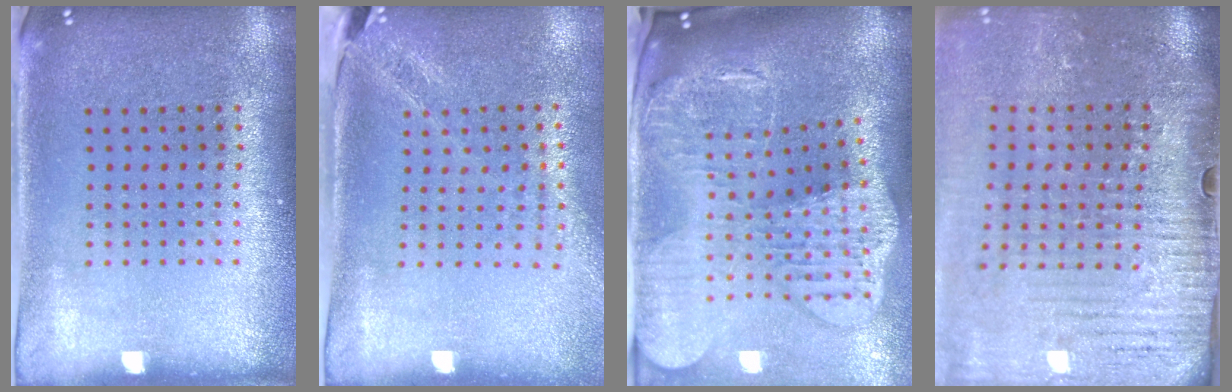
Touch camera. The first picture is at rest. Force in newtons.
{"total": 1.9, "press": 1.6, "slide": 1.0}
{"total": 4.4, "press": 3.3, "slide": 2.8}
{"total": 4.3, "press": 3.7, "slide": 2.2}